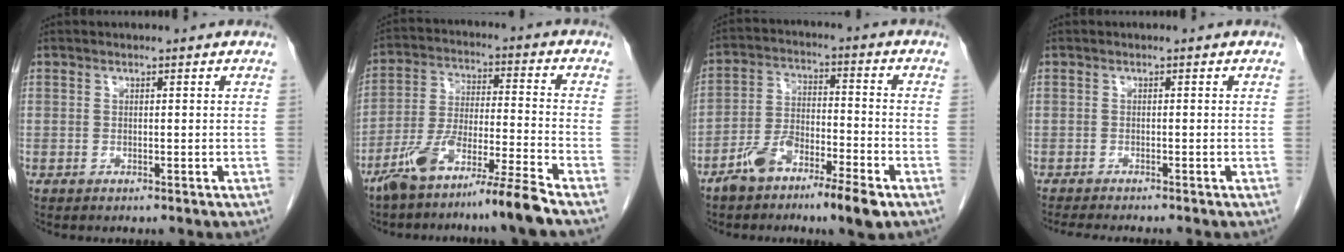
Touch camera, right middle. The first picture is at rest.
{"total": 11.2, "force": [-8.5, -1.2, 7.1], "torque": [-0.132, -0.017, -0.158]}
{"total": 9.4, "force": [-6.1, 2.1, 6.8], "torque": [-0.131, 0.007, -0.109]}
{"total": 5.4, "force": [-4.7, 0.2, 2.5], "torque": [-0.030, -0.014, -0.075]}